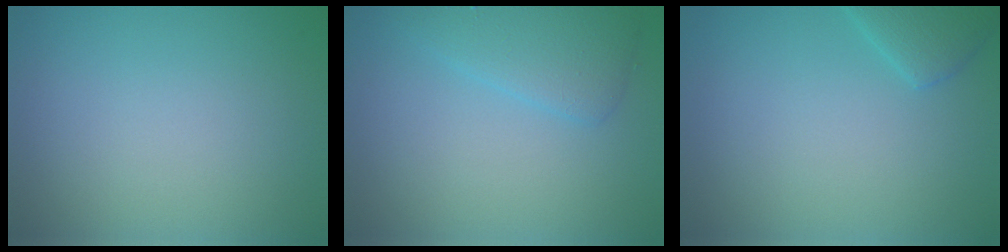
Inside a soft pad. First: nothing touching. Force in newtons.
{"total": 2.9, "press": 2.9, "slide": 0.1}
{"total": 2.2, "press": 2.2, "slide": 0.3}